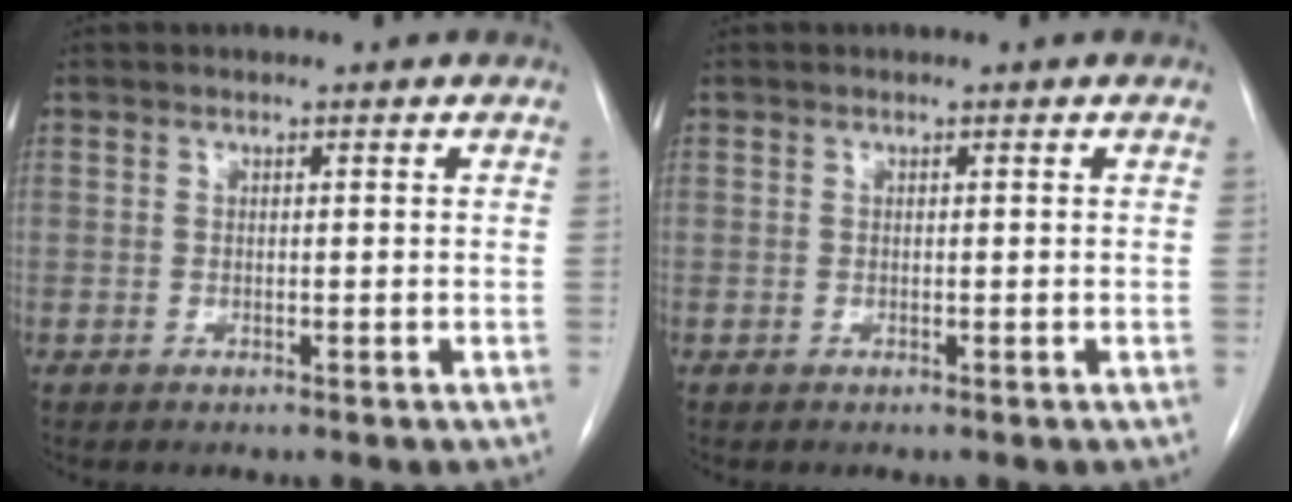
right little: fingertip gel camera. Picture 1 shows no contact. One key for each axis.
{"total": 0.0}